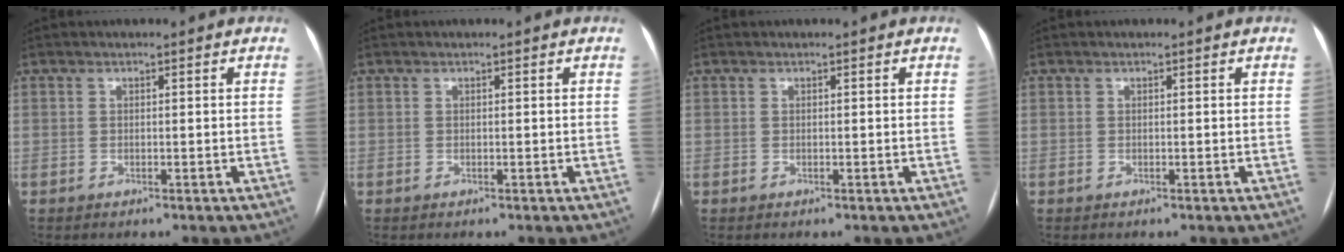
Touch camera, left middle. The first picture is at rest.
{"total": 0.0}
{"total": 0.0}
{"total": 0.0}